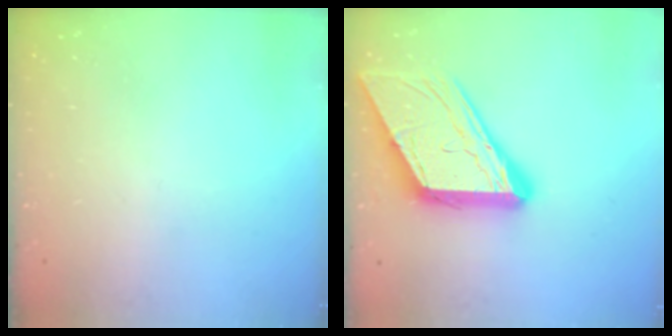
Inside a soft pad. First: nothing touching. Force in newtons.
{"total": 16.3, "press": 16.2, "slide": 1.9}